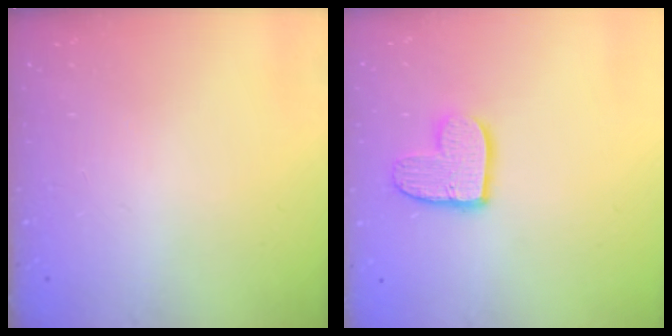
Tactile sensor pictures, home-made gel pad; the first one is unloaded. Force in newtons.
{"total": 10.7, "press": 10.7, "slide": 0.8}